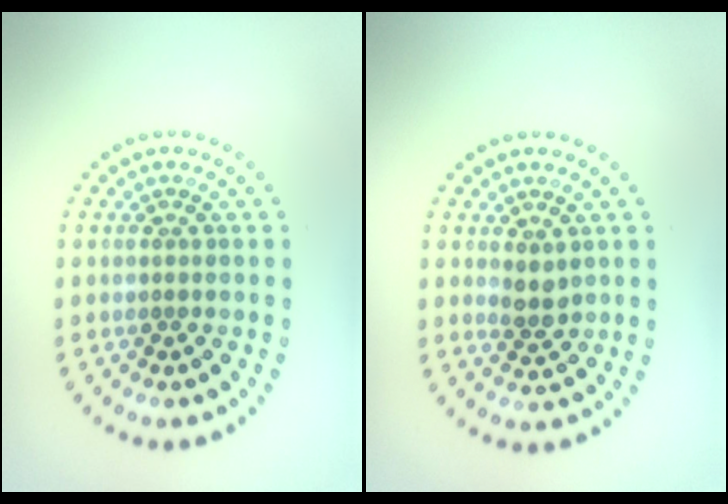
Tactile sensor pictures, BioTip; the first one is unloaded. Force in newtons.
{"total": 1.4, "press": 1.4, "slide": 0.5}